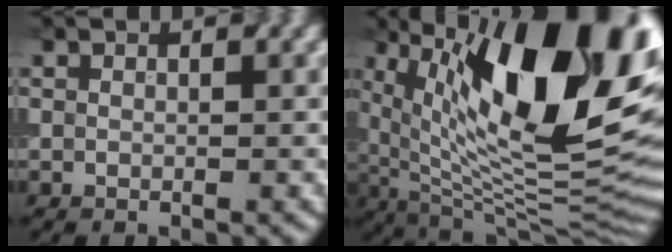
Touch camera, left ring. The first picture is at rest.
{"total": 17.3, "force": [6.4, 6.6, 14.7], "torque": [-0.236, 0.010, 0.121]}